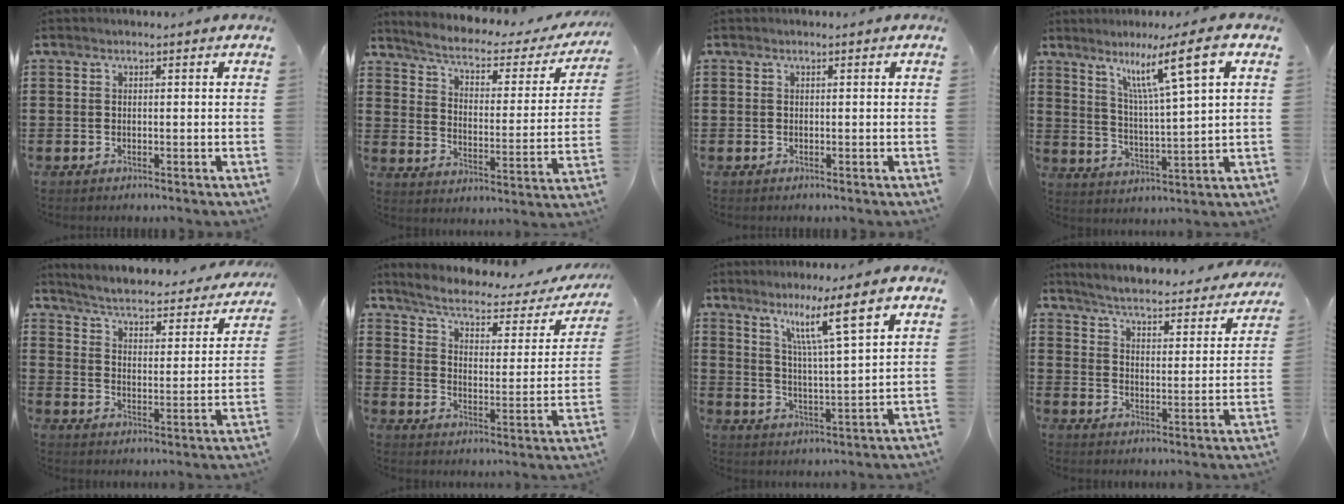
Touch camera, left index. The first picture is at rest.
{"total": 3.4, "force": [2.5, 1.1, 2.1], "torque": [-0.057, -0.024, 0.031]}
{"total": 0.0}
{"total": 10.7, "force": [6.1, 0.3, 8.8], "torque": [-0.160, -0.020, 0.094]}
{"total": 3.4, "force": [3.2, -0.1, 1.0], "torque": [-0.040, -0.033, 0.044]}
{"total": 4.0, "force": [2.9, 1.1, 2.5], "torque": [-0.067, -0.023, 0.039]}
{"total": 10.0, "force": [6.0, 0.4, 7.9], "torque": [-0.137, -0.028, 0.091]}
{"total": 4.4, "force": [4.2, -0.4, 0.9], "torque": [-0.041, -0.038, 0.065]}